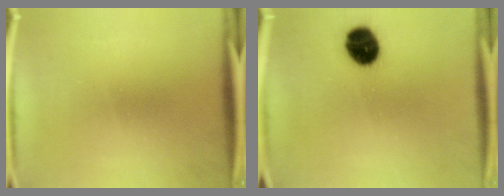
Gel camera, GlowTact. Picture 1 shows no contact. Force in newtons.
{"total": 9.4}